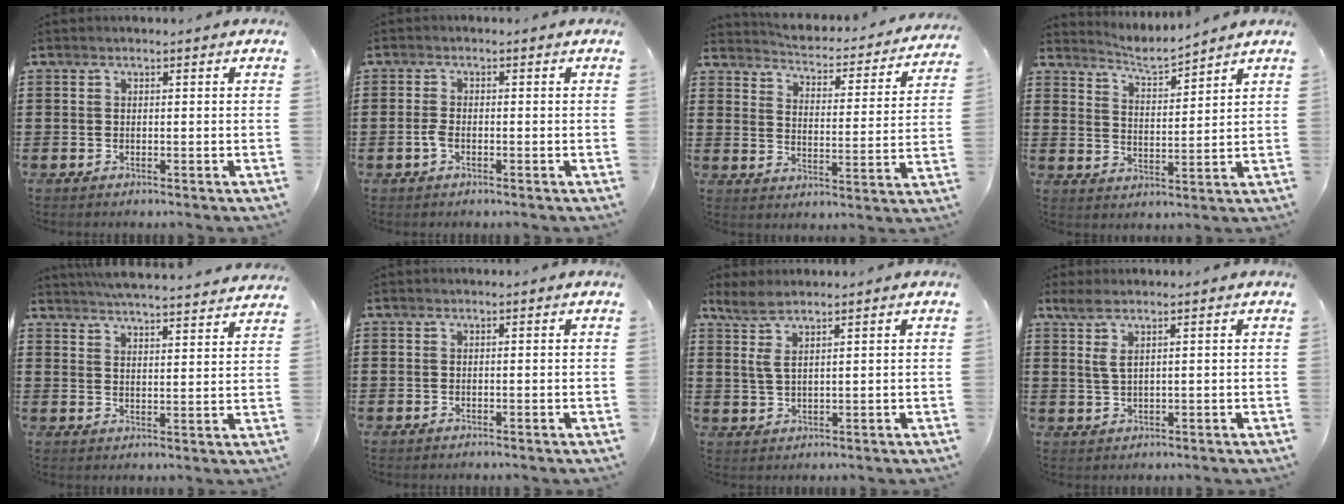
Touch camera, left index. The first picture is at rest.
{"total": 2.0, "force": [-0.7, 0.9, 1.7], "torque": [-0.049, -0.004, -0.018]}
{"total": 3.3, "force": [3.3, 0.0, 0.2], "torque": [-0.026, -0.033, 0.048]}
{"total": 3.9, "force": [3.8, 0.0, 1.0], "torque": [-0.037, -0.023, 0.063]}
{"total": 5.2, "force": [5.1, -0.6, 0.7], "torque": [-0.034, -0.032, 0.091]}
{"total": 0.0}
{"total": 3.7, "force": [2.3, 0.8, 2.7], "torque": [-0.068, 0.001, 0.039]}
{"total": 2.7, "force": [1.2, 0.8, 2.3], "torque": [-0.059, 0.000, 0.018]}